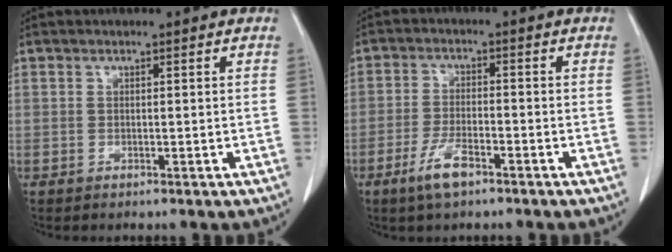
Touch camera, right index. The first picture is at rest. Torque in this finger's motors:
{"motor_torque": [-0.07, 0.03, 0.08, 0.02]}